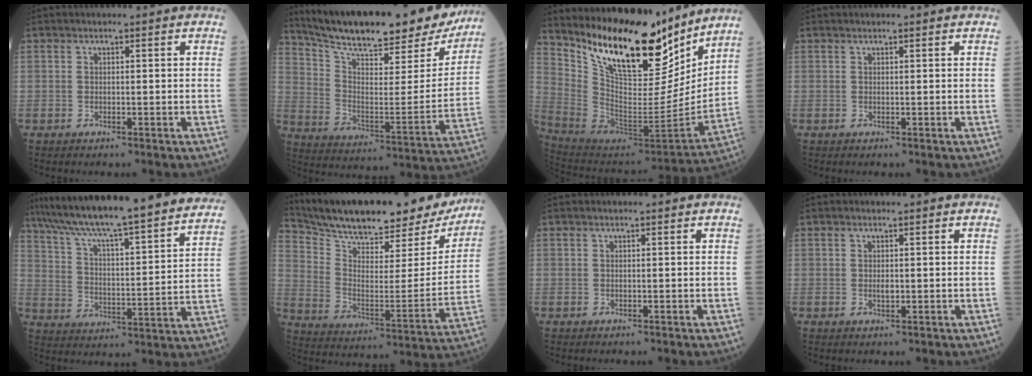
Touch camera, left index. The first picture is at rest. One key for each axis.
{"total": 27.4, "fx": 23.8, "fy": 5.9, "fz": 12.4, "tx": -0.204, "ty": -0.033, "tz": 0.332}
{"total": 21.3, "fx": 17.0, "fy": 6.2, "fz": 11.3, "tx": -0.194, "ty": -0.040, "tz": 0.297}
{"total": 0.9, "fx": 0.8, "fy": 0.0, "fz": 0.4, "tx": -0.007, "ty": 0.013, "tz": 0.014}
{"total": 30.2, "fx": 26.8, "fy": 1.2, "fz": 13.7, "tx": -0.223, "ty": -0.038, "tz": 0.365}
{"total": 27.2, "fx": 24.0, "fy": 7.3, "fz": 10.4, "tx": -0.181, "ty": -0.030, "tz": 0.334}
{"total": 0.0}
{"total": 1.0, "fx": 0.0, "fy": 0.5, "fz": 0.8, "tx": -0.018, "ty": -0.002, "tz": 0.002}